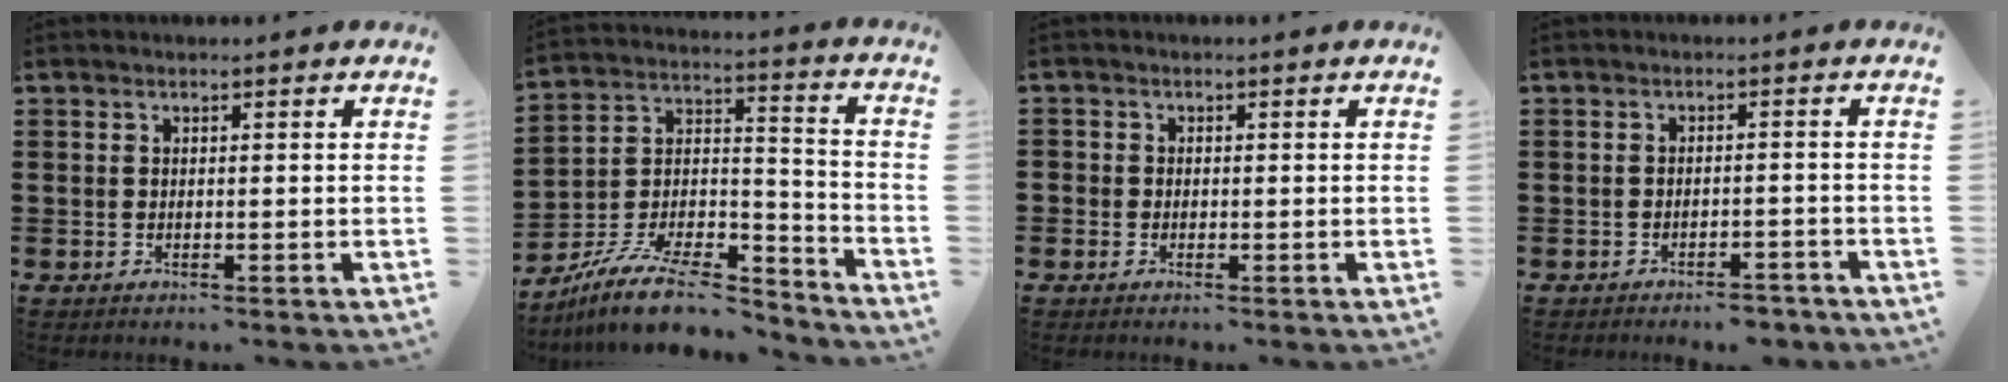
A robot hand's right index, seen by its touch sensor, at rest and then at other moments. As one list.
[{"total": 12.1, "force": [-10.2, 3.3, 5.6], "torque": [-0.097, 0.032, -0.195]}, {"total": 0.7, "force": [-0.4, 0.6, 0.0], "torque": [-0.002, 0.003, -0.010]}, {"total": 2.6, "force": [-2.5, 0.1, 0.7], "torque": [-0.016, -0.003, -0.049]}]